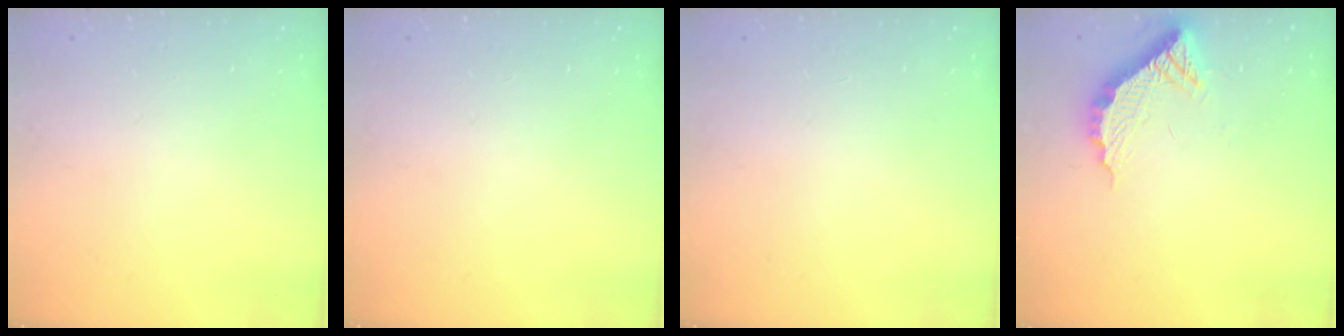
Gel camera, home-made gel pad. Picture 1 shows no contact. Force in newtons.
{"total": 0.0}
{"total": 0.0}
{"total": 10.7, "press": 10.7, "slide": 0.3}